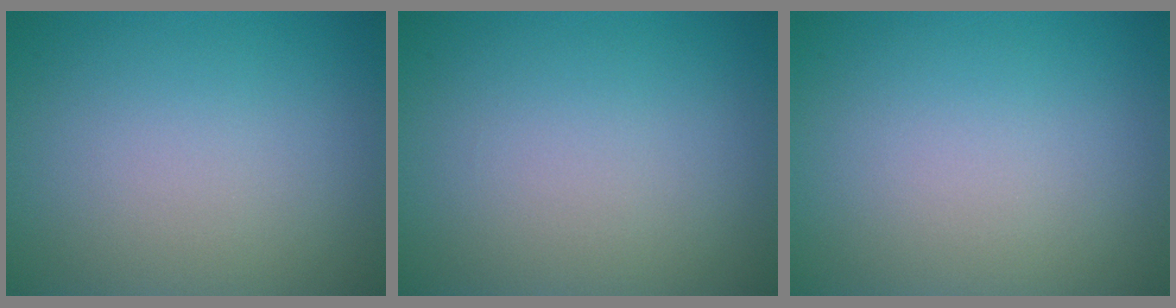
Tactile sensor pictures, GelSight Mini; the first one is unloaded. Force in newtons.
{"total": 0.0}
{"total": 0.0}